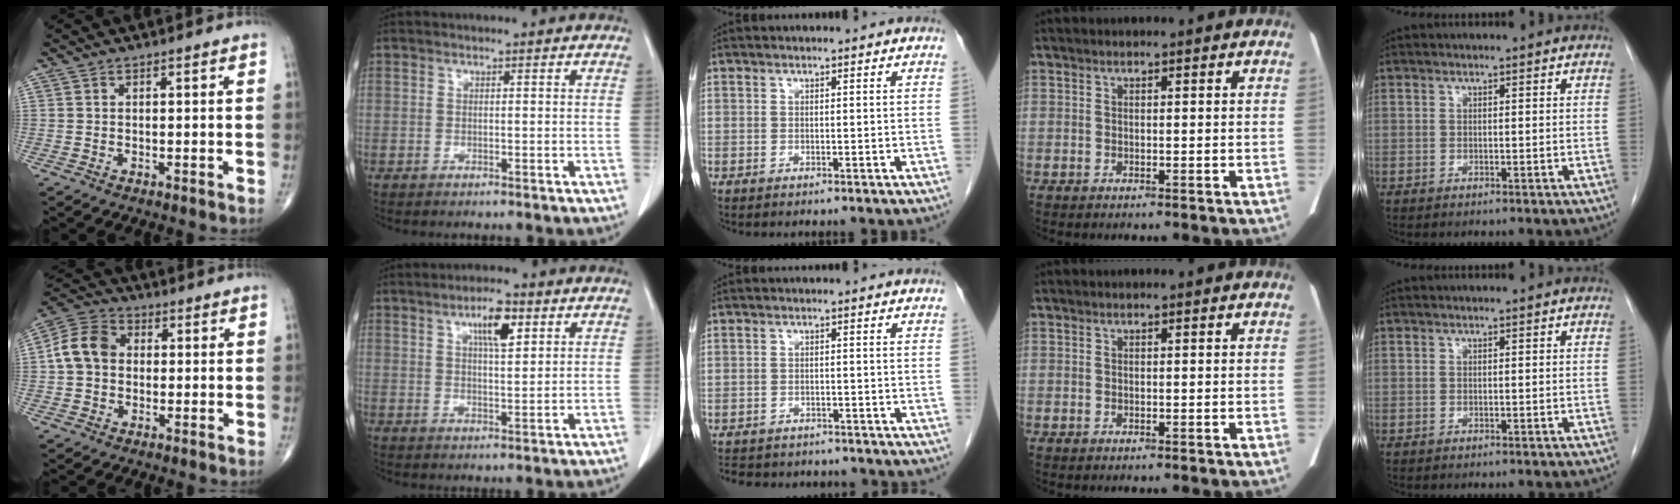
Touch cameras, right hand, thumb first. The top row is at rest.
{"thumb": {"total": 8.6, "force": [0.3, 6.9, 5.2], "torque": [-0.091, 0.026, -0.005]}, "index": {"total": 5.7, "force": [2.8, 1.4, 4.8], "torque": [-0.084, 0.002, 0.045]}, "middle": {"total": 10.1, "force": [-9.1, 3.6, 2.7], "torque": [-0.056, 0.006, -0.113]}}